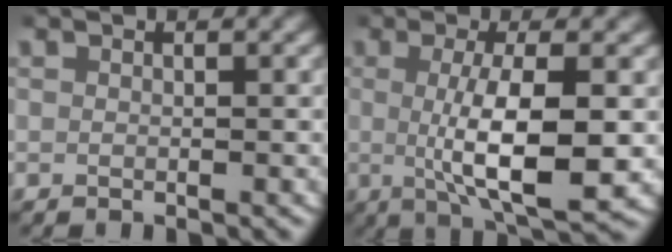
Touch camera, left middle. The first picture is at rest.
{"total": 7.3, "force": [-0.4, 1.9, 7.0], "torque": [-0.114, -0.011, -0.001]}